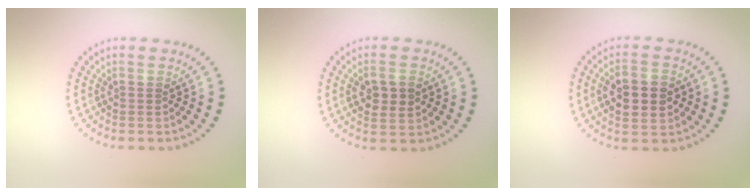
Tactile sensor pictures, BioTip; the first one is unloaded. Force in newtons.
{"total": 2.7, "press": 2.7, "slide": 0.4}
{"total": 4.6, "press": 4.6, "slide": 0.2}